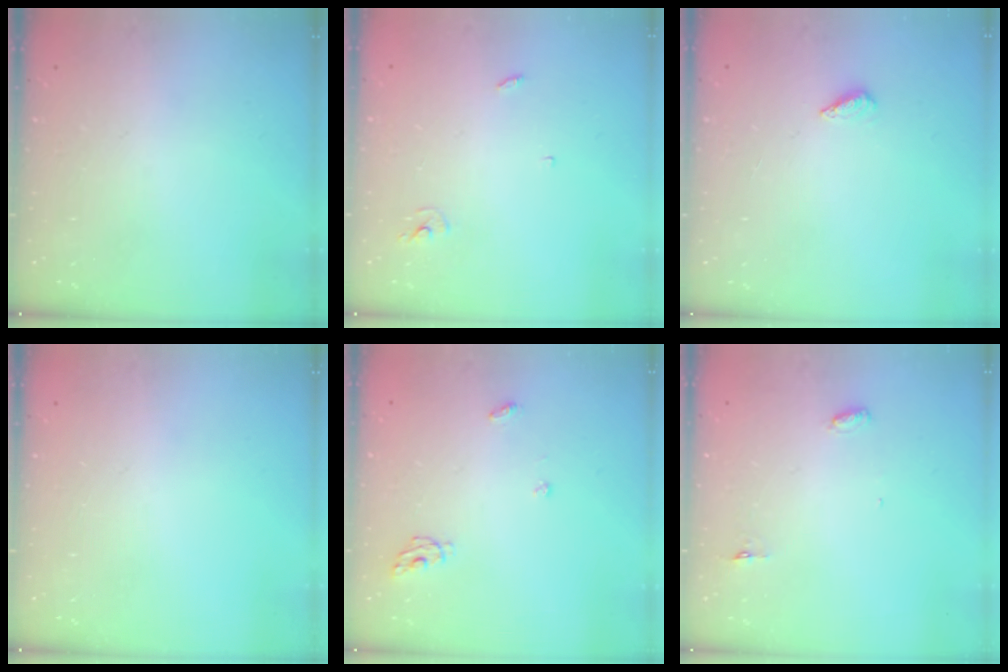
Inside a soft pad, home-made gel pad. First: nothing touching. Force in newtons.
{"total": 2.4, "press": 2.4, "slide": 0.2}
{"total": 2.1, "press": 1.9, "slide": 0.8}
{"total": 0.0}
{"total": 4.9, "press": 4.9, "slide": 0.4}
{"total": 3.0, "press": 2.8, "slide": 0.9}